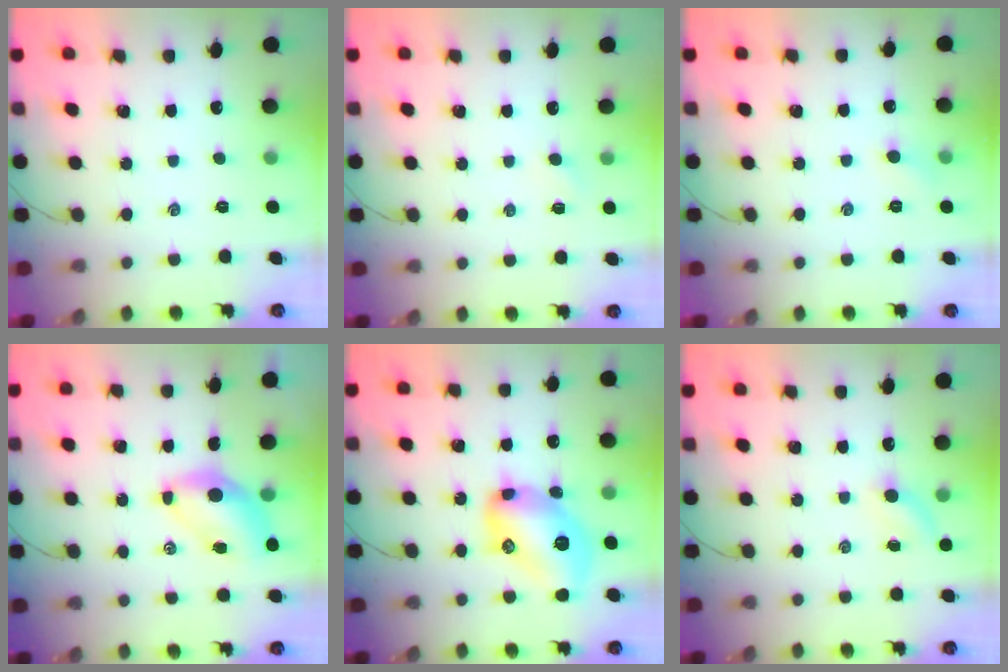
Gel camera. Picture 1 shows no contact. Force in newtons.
{"total": 1.3, "press": 1.2, "slide": 0.5}
{"total": 4.5, "press": 4.2, "slide": 1.5}
{"total": 6.7, "press": 6.6, "slide": 1.2}
{"total": 16.2, "press": 16.2, "slide": 0.6}
{"total": 4.2, "press": 4.0, "slide": 1.4}